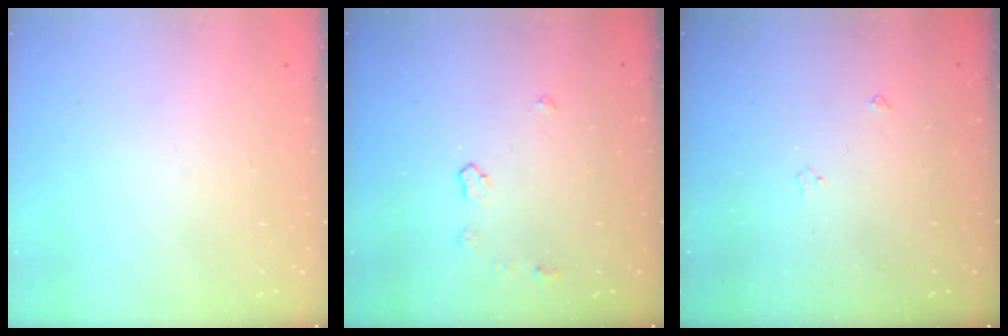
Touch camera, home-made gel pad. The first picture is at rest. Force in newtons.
{"total": 4.8, "press": 4.7, "slide": 0.6}
{"total": 3.0, "press": 2.9, "slide": 0.5}